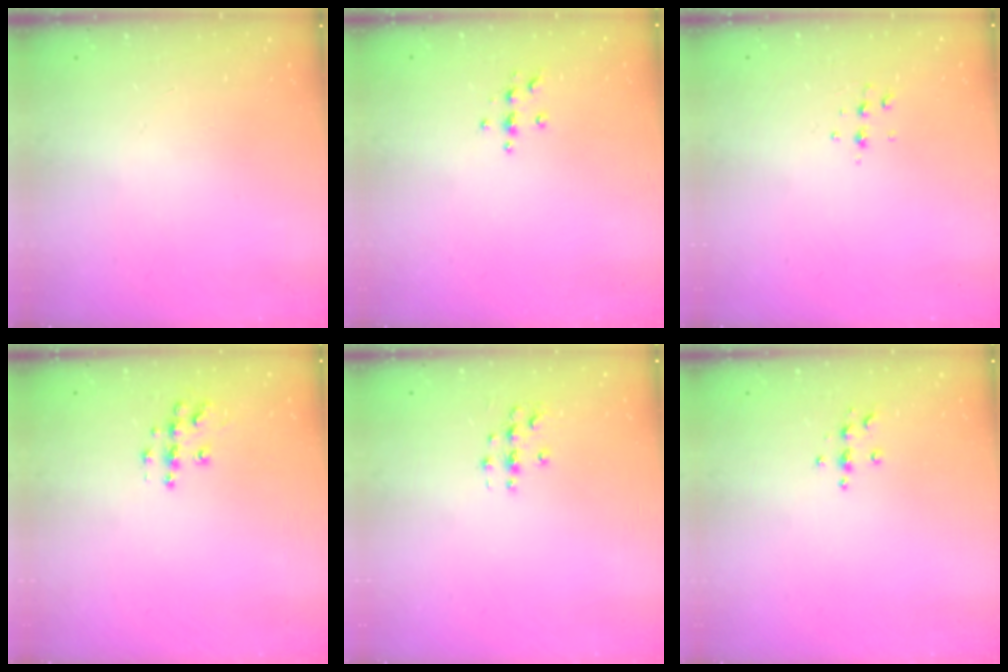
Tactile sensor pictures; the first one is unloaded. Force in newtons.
{"total": 3.8, "press": 3.8, "slide": 0.4}
{"total": 4.7, "press": 4.6, "slide": 1.0}
{"total": 8.6, "press": 8.6, "slide": 0.4}
{"total": 2.8, "press": 2.8, "slide": 0.3}
{"total": 3.9, "press": 3.9, "slide": 0.5}